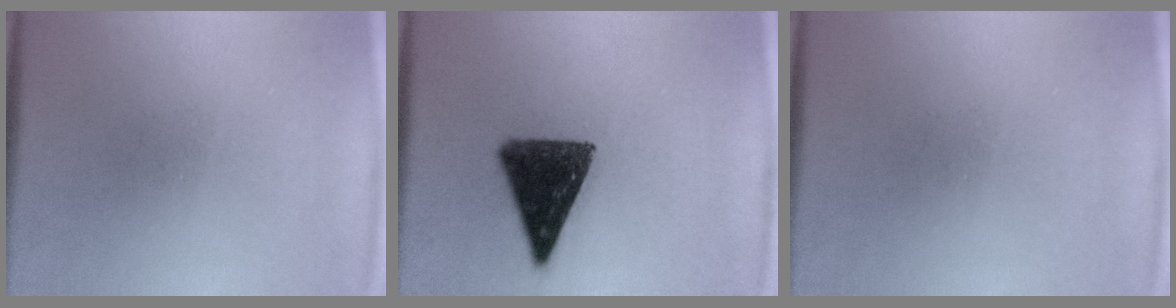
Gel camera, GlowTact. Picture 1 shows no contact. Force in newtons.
{"total": 12.4}
{"total": 0.0}